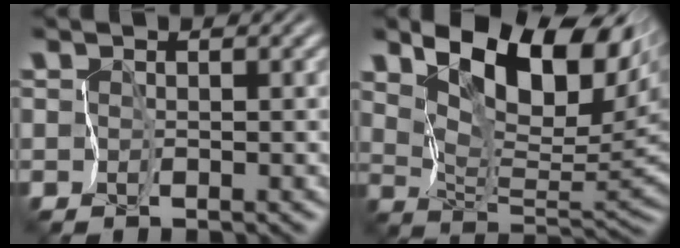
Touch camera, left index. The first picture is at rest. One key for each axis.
{"total": 10.8, "fx": 5.6, "fy": 4.9, "fz": 7.9, "tx": -0.128, "ty": 0.001, "tz": 0.101}